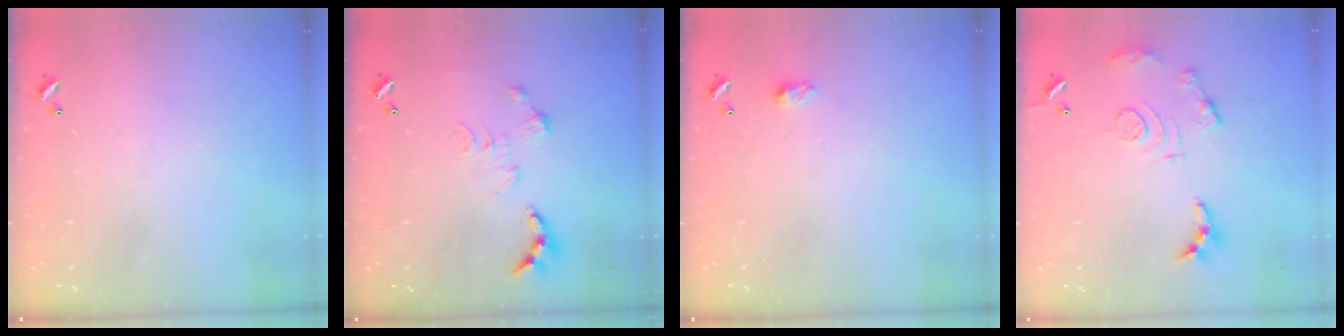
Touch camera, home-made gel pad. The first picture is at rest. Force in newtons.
{"total": 0.0}
{"total": 5.4, "press": 5.3, "slide": 0.7}
{"total": 10.7, "press": 10.7, "slide": 0.7}